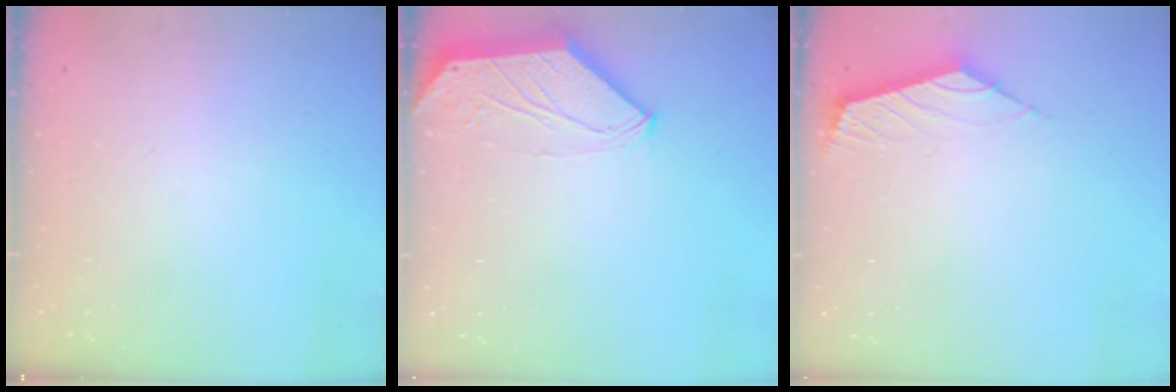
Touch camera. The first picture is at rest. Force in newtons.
{"total": 0.0}
{"total": 2.5, "press": 2.4, "slide": 0.6}